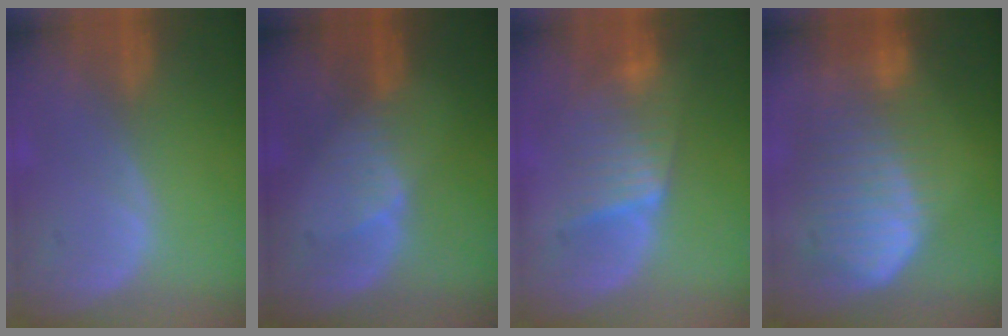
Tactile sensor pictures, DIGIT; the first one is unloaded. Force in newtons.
{"total": 2.7, "press": 2.7, "slide": 0.3}
{"total": 6.4, "press": 6.3, "slide": 1.0}
{"total": 10.3, "press": 8.8, "slide": 5.2}